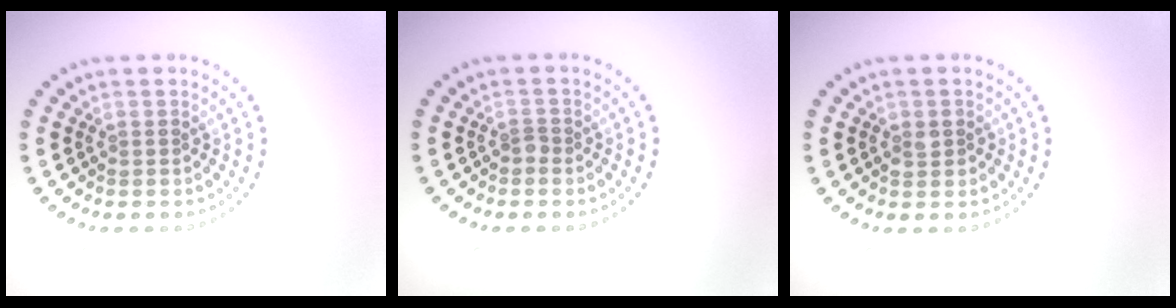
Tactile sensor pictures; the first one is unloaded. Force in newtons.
{"total": 0.7, "press": 0.5, "slide": 0.5}
{"total": 1.4, "press": 1.4, "slide": 0.2}